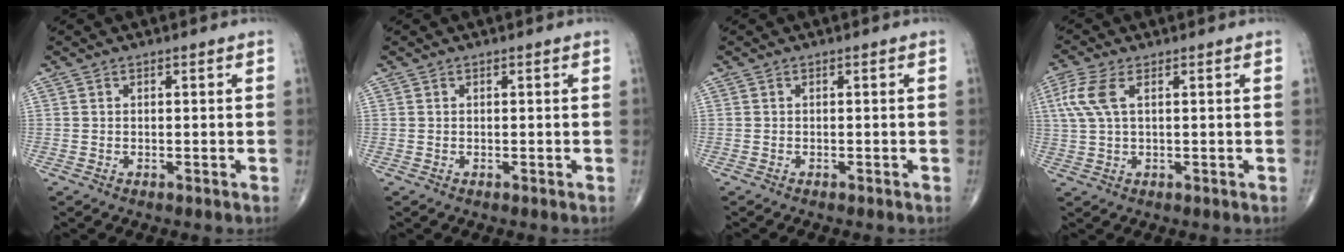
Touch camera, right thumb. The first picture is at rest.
{"total": 0.0}
{"total": 0.9, "force": [-0.8, 0.1, 0.4], "torque": [-0.005, 0.000, -0.009]}
{"total": 6.0, "force": [1.8, 2.5, 5.2], "torque": [-0.149, 0.014, 0.040]}